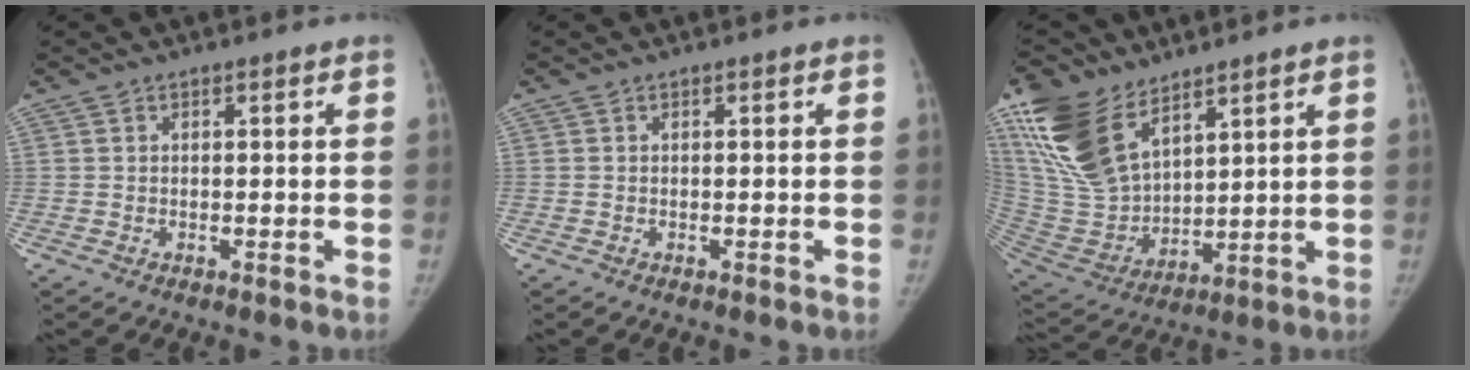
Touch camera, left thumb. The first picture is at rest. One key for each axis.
{"total": 0.0}
{"total": 20.1, "fx": 12.2, "fy": 10.4, "fz": 12.1, "tx": -0.253, "ty": -0.046, "tz": 0.253}